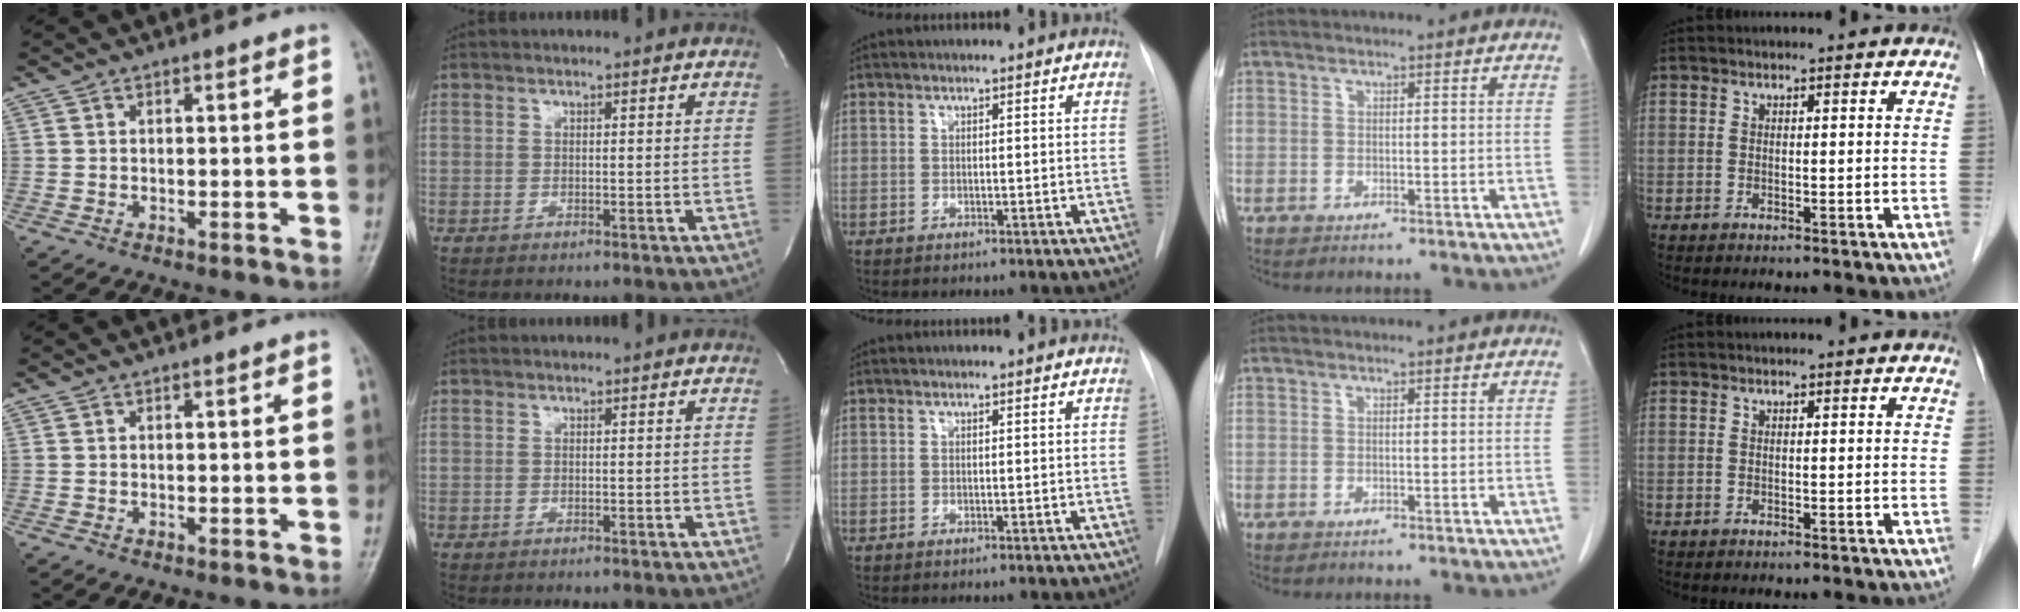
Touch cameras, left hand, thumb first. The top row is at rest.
{}